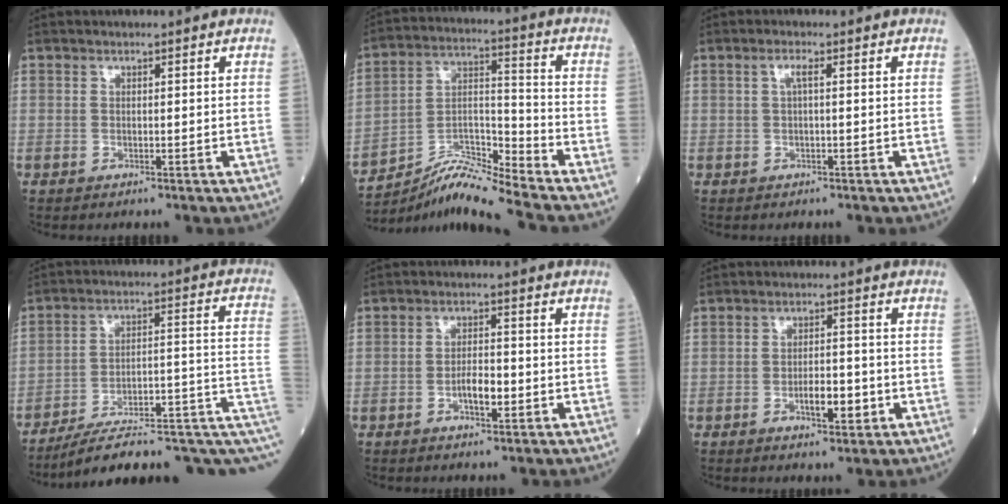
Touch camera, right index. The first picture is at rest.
{"total": 9.8, "force": [-9.1, -1.4, 3.2], "torque": [-0.071, 0.017, -0.166]}
{"total": 1.4, "force": [0.3, 0.2, 1.4], "torque": [-0.028, 0.004, 0.003]}
{"total": 19.6, "force": [-8.5, 5.8, 16.7], "torque": [-0.185, 0.067, -0.107]}
{"total": 3.8, "force": [-1.3, 1.2, 3.3], "torque": [-0.055, 0.004, -0.021]}
{"total": 4.6, "force": [-1.5, 1.6, 4.1], "torque": [-0.063, 0.001, -0.021]}